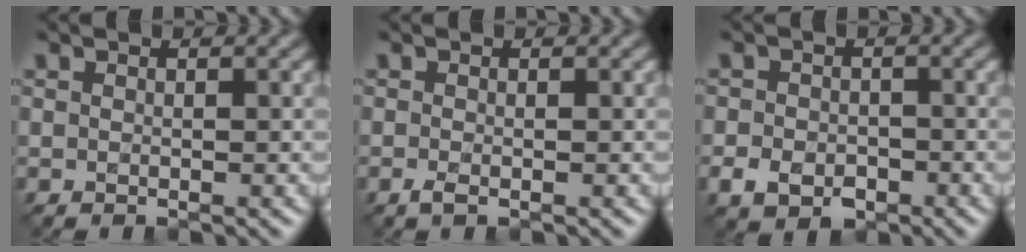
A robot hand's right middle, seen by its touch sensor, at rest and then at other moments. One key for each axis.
{"total": 0.9, "fx": -0.6, "fy": 0.1, "fz": 0.7, "tx": -0.018, "ty": -0.005, "tz": -0.012}
{"total": 3.7, "fx": -1.9, "fy": 2.6, "fz": 1.9, "tx": -0.036, "ty": -0.012, "tz": -0.037}